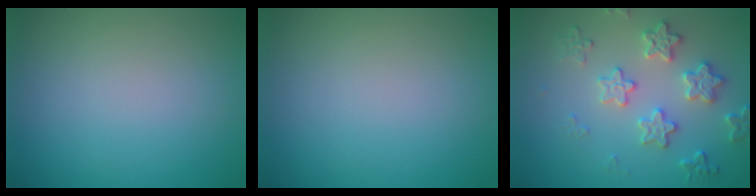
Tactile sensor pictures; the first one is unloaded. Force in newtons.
{"total": 0.0}
{"total": 3.6, "press": 3.4, "slide": 1.2}